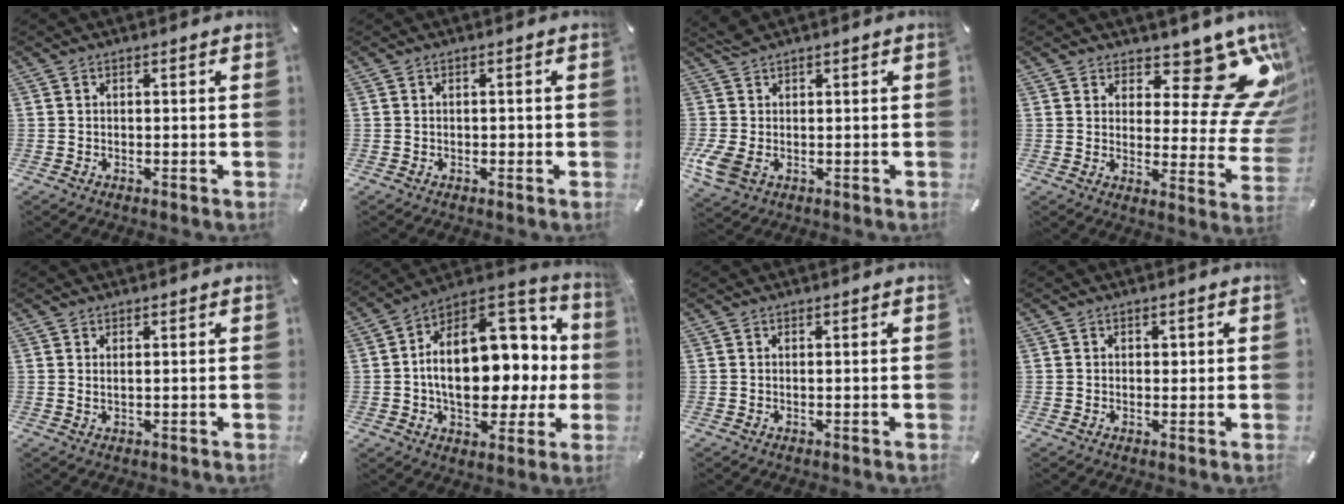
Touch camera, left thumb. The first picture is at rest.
{"total": 0.7, "force": [-0.2, 0.4, 0.6], "torque": [-0.010, 0.002, -0.005]}
{"total": 6.3, "force": [0.1, 4.4, 4.5], "torque": [-0.109, -0.002, 0.005]}
{"total": 15.8, "force": [9.7, 6.7, 10.5], "torque": [-0.121, -0.086, 0.160]}
{"total": 1.1, "force": [0.4, 0.2, 1.0], "torque": [-0.020, -0.001, 0.007]}
{"total": 22.7, "force": [1.8, 14.6, 17.3], "torque": [-0.259, -0.017, 0.042]}
{"total": 0.0}
{"total": 1.0, "force": [0.2, 0.9, 0.2], "torque": [0.002, 0.002, 0.001]}